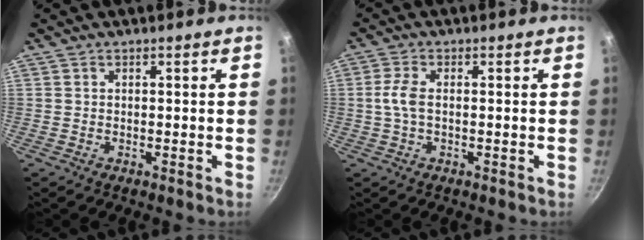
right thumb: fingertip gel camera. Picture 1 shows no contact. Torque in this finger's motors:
{"motor_torque": [0.03, 0.04, 0.79, -0.31, 0.02]}